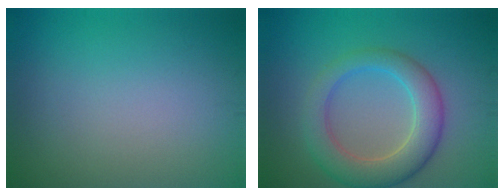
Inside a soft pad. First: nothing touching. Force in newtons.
{"total": 5.6, "press": 5.5, "slide": 0.4}